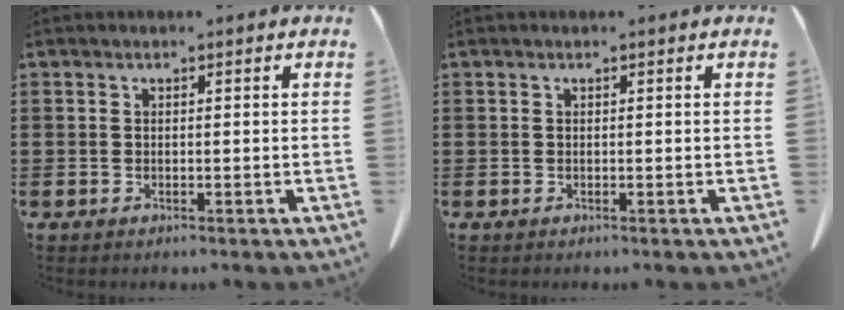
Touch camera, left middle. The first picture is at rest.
{"total": 0.0}